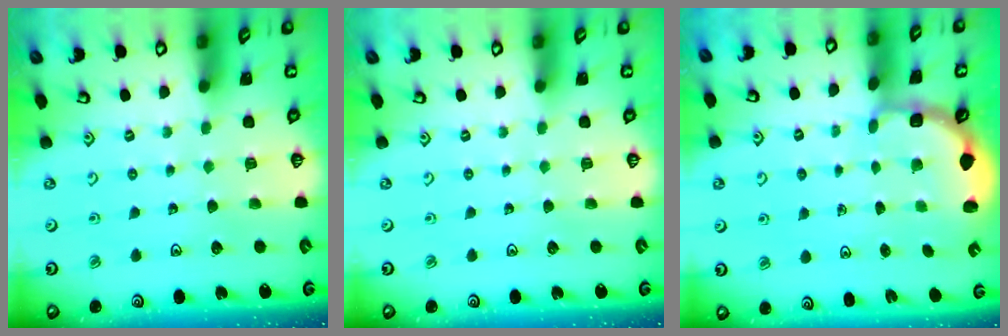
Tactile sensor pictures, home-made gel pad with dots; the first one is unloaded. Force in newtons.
{"total": 0.0}
{"total": 2.7, "press": 2.3, "slide": 1.4}